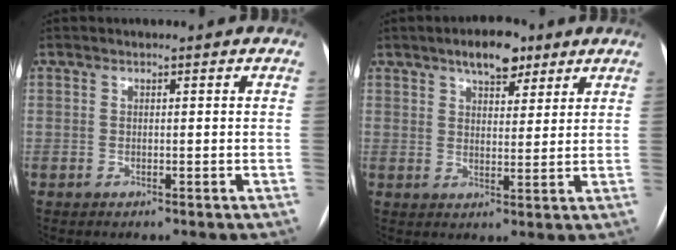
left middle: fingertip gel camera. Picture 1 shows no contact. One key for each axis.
{"total": 6.6, "fx": 4.5, "fy": 2.9, "fz": 4.0, "tx": -0.054, "ty": 0.010, "tz": 0.068}